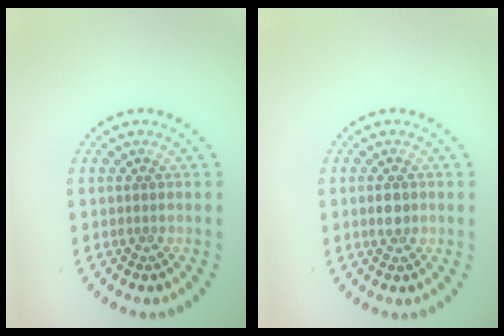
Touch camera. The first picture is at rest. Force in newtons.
{"total": 1.5, "press": 1.4, "slide": 0.3}